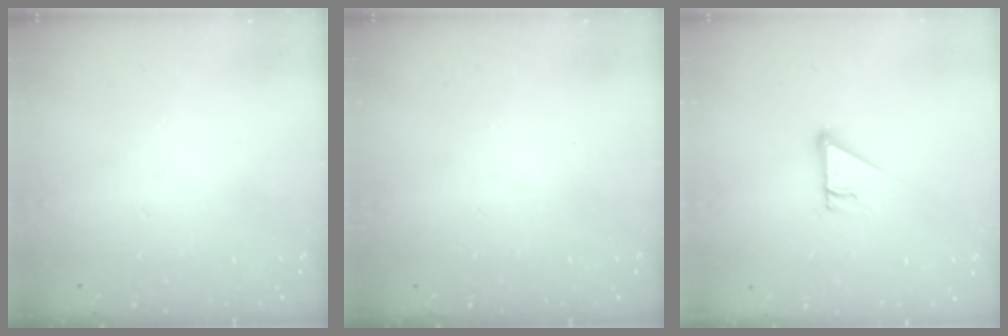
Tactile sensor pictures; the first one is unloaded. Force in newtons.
{"total": 0.0}
{"total": 3.1, "press": 3.1, "slide": 0.1}